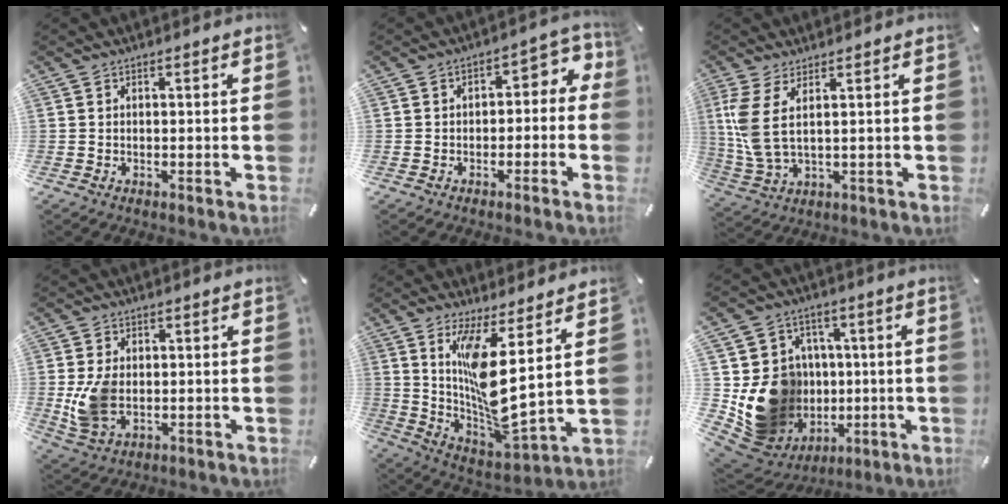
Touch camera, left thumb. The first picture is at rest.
{"total": 5.4, "force": [-0.7, 4.0, 3.6], "torque": [-0.045, 0.007, -0.022]}
{"total": 7.7, "force": [2.3, 2.4, 7.0], "torque": [-0.167, -0.018, 0.041]}
{"total": 8.3, "force": [-0.3, 5.9, 5.8], "torque": [-0.134, -0.004, -0.005]}
{"total": 13.7, "force": [5.7, 2.3, 12.2], "torque": [-0.249, -0.065, 0.094]}
{"total": 16.9, "force": [-0.6, 16.0, 5.6], "torque": [-0.094, -0.005, 0.034]}